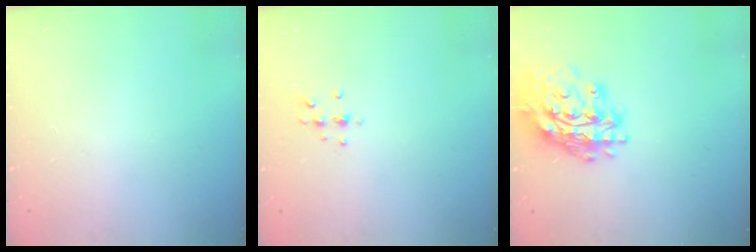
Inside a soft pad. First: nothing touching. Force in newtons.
{"total": 5.7, "press": 5.5, "slide": 1.3}
{"total": 21.4, "press": 21.3, "slide": 2.1}